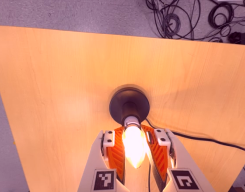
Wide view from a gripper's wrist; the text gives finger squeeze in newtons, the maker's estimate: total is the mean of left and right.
{"total": 26.0, "left": 25.5, "right": 26.6}